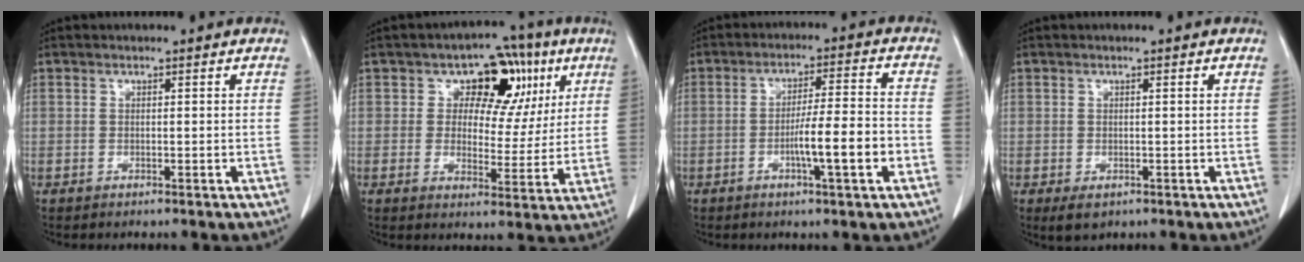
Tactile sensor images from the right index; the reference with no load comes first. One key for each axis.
{"total": 10.2, "fx": 4.2, "fy": 7.2, "fz": 5.9, "tx": -0.050, "ty": 0.025, "tz": 0.059}
{"total": 8.4, "fx": -2.8, "fy": 0.2, "fz": 7.9, "tx": -0.127, "ty": 0.004, "tz": -0.046}
{"total": 2.3, "fx": -0.9, "fy": 1.5, "fz": 1.5, "tx": -0.019, "ty": -0.003, "tz": -0.004}